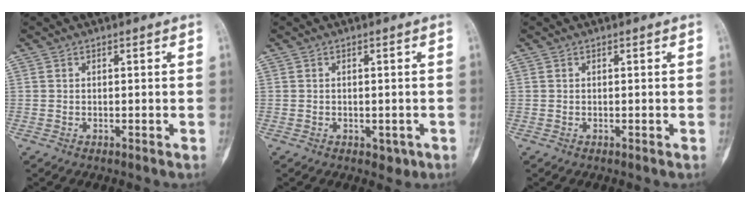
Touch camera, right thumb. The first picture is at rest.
{"total": 2.4, "force": [-0.9, 1.7, 1.5], "torque": [-0.004, 0.000, -0.005]}
{"total": 0.0}